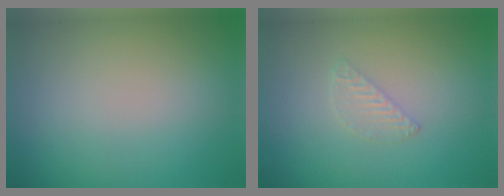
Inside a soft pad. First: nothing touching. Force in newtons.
{"total": 1.1, "press": 1.1, "slide": 0.1}